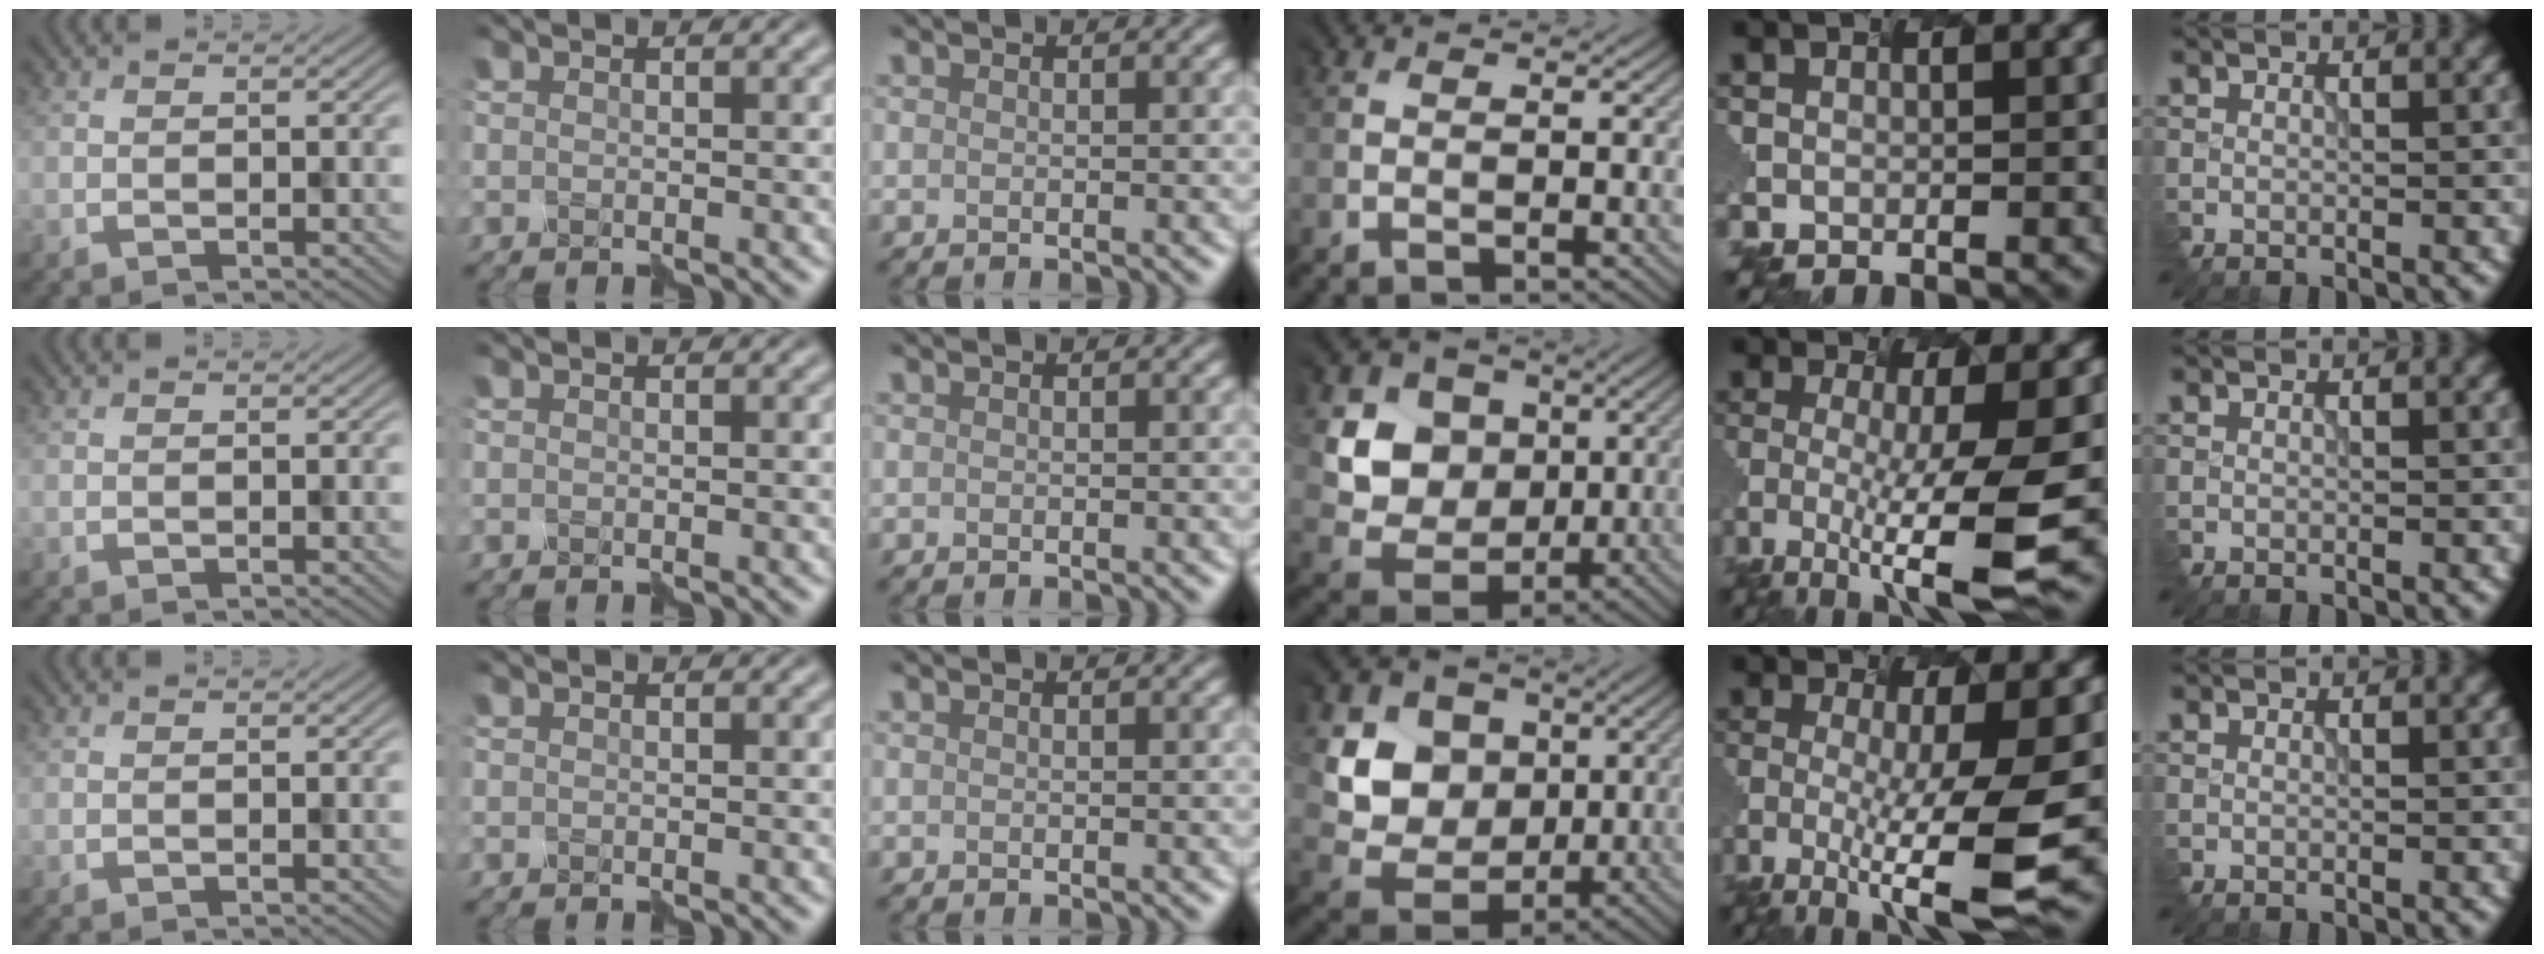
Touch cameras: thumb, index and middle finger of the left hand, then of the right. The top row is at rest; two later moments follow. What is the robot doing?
{"motion": "disassemble", "object": "puzzle pieces"}